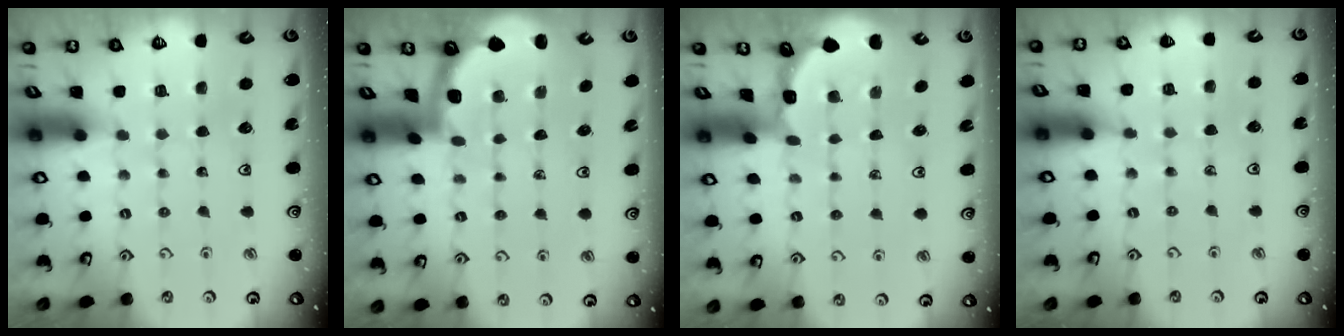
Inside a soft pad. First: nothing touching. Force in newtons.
{"total": 1.8, "press": 1.8, "slide": 0.1}
{"total": 1.7, "press": 1.7, "slide": 0.1}
{"total": 2.7, "press": 2.6, "slide": 0.5}